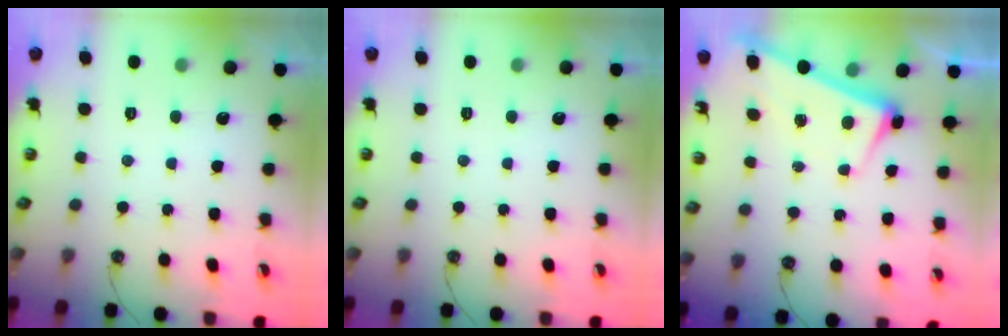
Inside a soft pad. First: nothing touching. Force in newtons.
{"total": 0.0}
{"total": 2.6, "press": 2.5, "slide": 0.6}